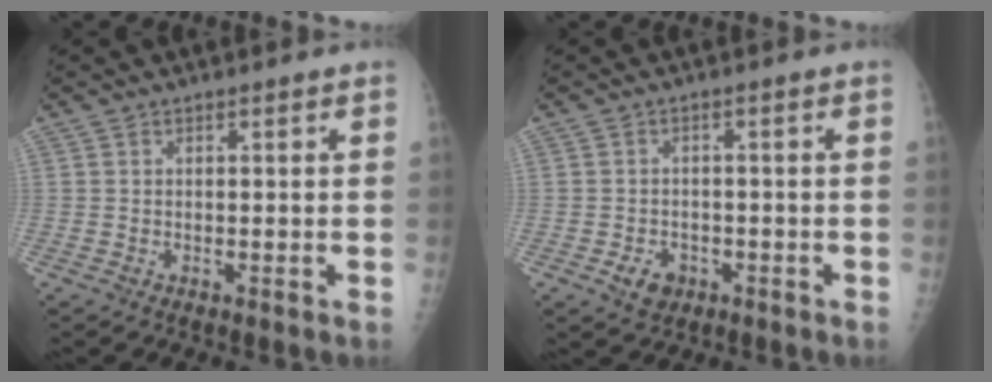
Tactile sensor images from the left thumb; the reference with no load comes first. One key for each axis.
{"total": 3.8, "fx": -1.8, "fy": 2.7, "fz": 1.9, "tx": -0.021, "ty": 0.012, "tz": -0.021}